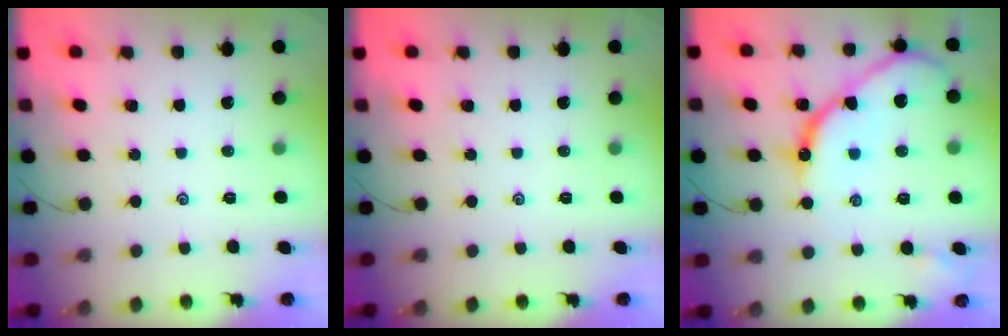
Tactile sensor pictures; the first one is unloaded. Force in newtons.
{"total": 0.0}
{"total": 13.6, "press": 13.6, "slide": 0.6}